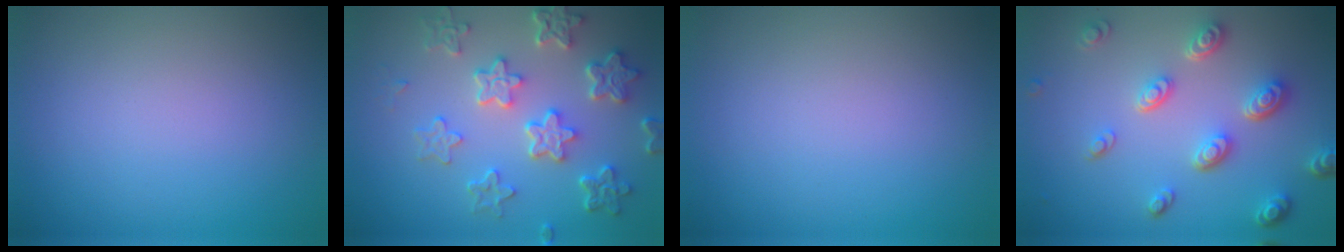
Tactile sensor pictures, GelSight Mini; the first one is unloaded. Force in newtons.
{"total": 6.0, "press": 4.6, "slide": 3.9}
{"total": 0.0}
{"total": 4.7, "press": 3.6, "slide": 3.0}